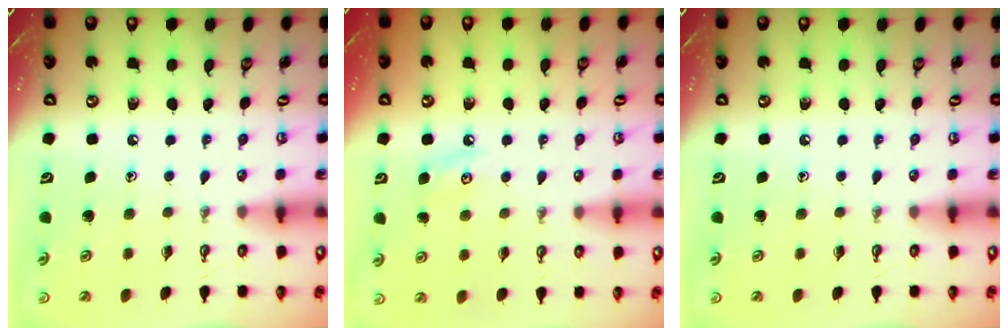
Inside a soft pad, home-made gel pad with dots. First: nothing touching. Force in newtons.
{"total": 5.3, "press": 5.2, "slide": 0.8}
{"total": 0.0}